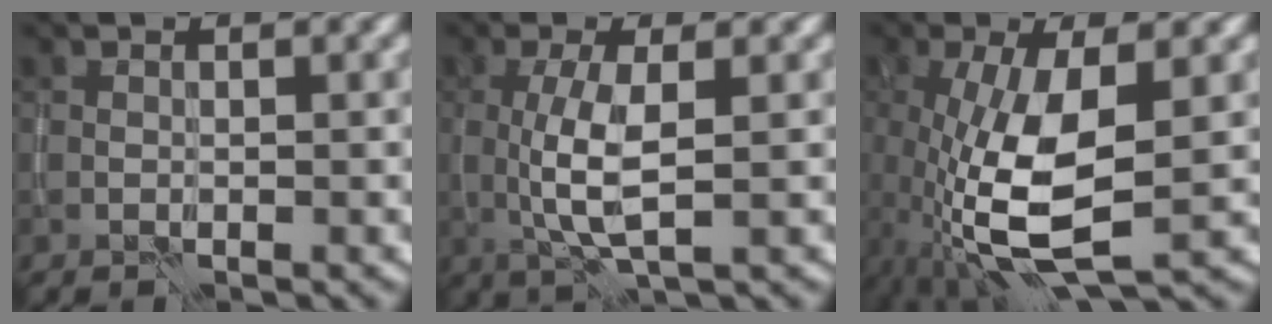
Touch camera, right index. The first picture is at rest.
{"total": 4.7, "force": [-0.1, 1.4, 4.5], "torque": [-0.099, -0.004, -0.001]}
{"total": 8.4, "force": [-1.7, 3.1, 7.6], "torque": [-0.177, -0.012, -0.030]}